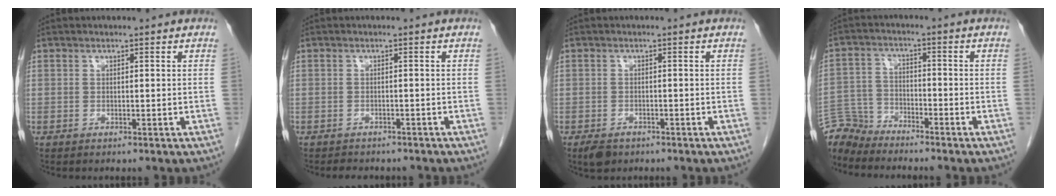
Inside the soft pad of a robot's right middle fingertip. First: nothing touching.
{"total": 4.2, "force": [-3.7, 1.6, 1.3], "torque": [-0.025, -0.005, -0.043]}
{"total": 2.8, "force": [-1.9, 1.6, 1.2], "torque": [-0.023, -0.002, -0.026]}
{"total": 6.0, "force": [-5.9, 0.7, -0.8], "torque": [0.011, 0.003, -0.115]}